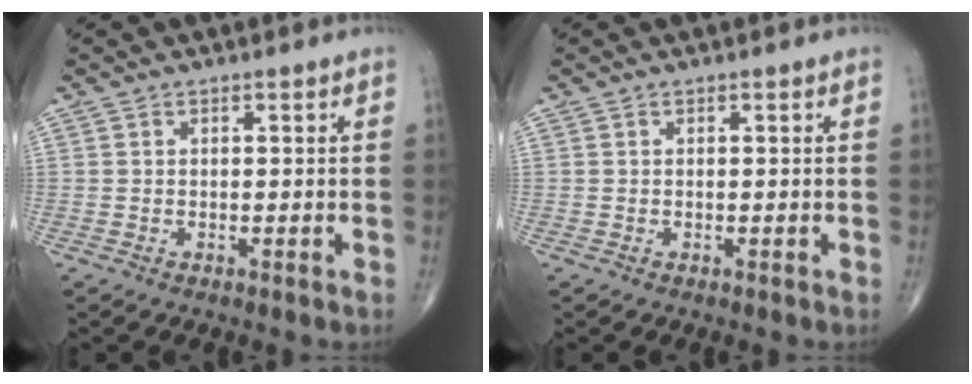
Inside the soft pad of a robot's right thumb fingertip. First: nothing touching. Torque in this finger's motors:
{"motor_torque": [0.00, 0.00, 0.00, 0.00, 0.00]}